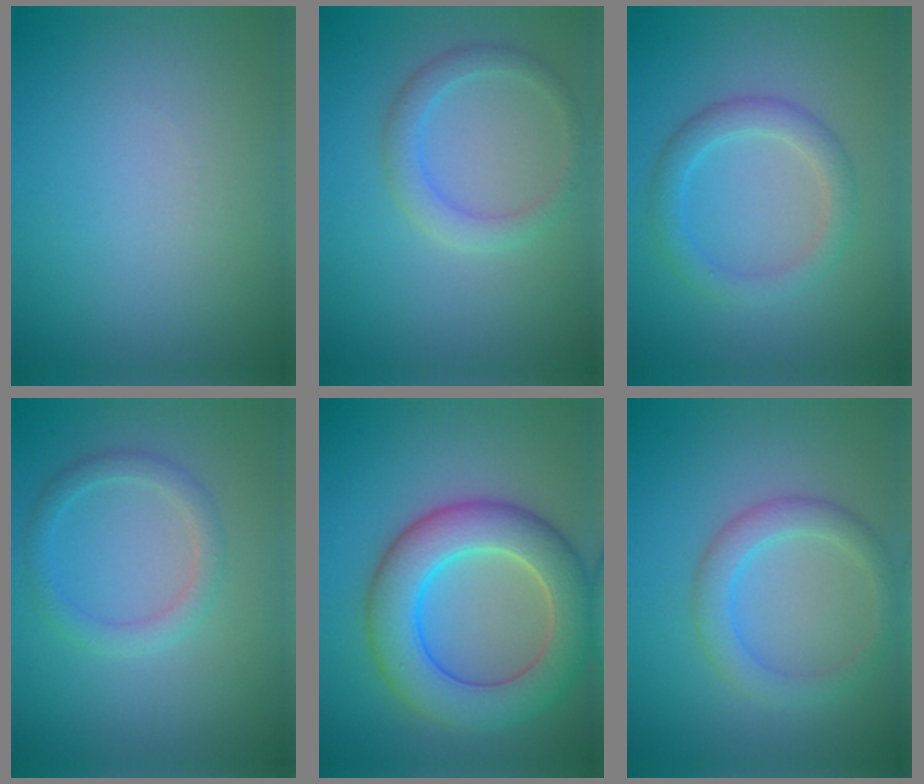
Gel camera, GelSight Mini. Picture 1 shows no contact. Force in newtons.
{"total": 2.5, "press": 2.5, "slide": 0.1}
{"total": 3.0, "press": 3.0, "slide": 0.1}
{"total": 2.3, "press": 2.3, "slide": 0.1}
{"total": 8.7, "press": 8.7, "slide": 0.4}
{"total": 3.1, "press": 3.1, "slide": 0.1}